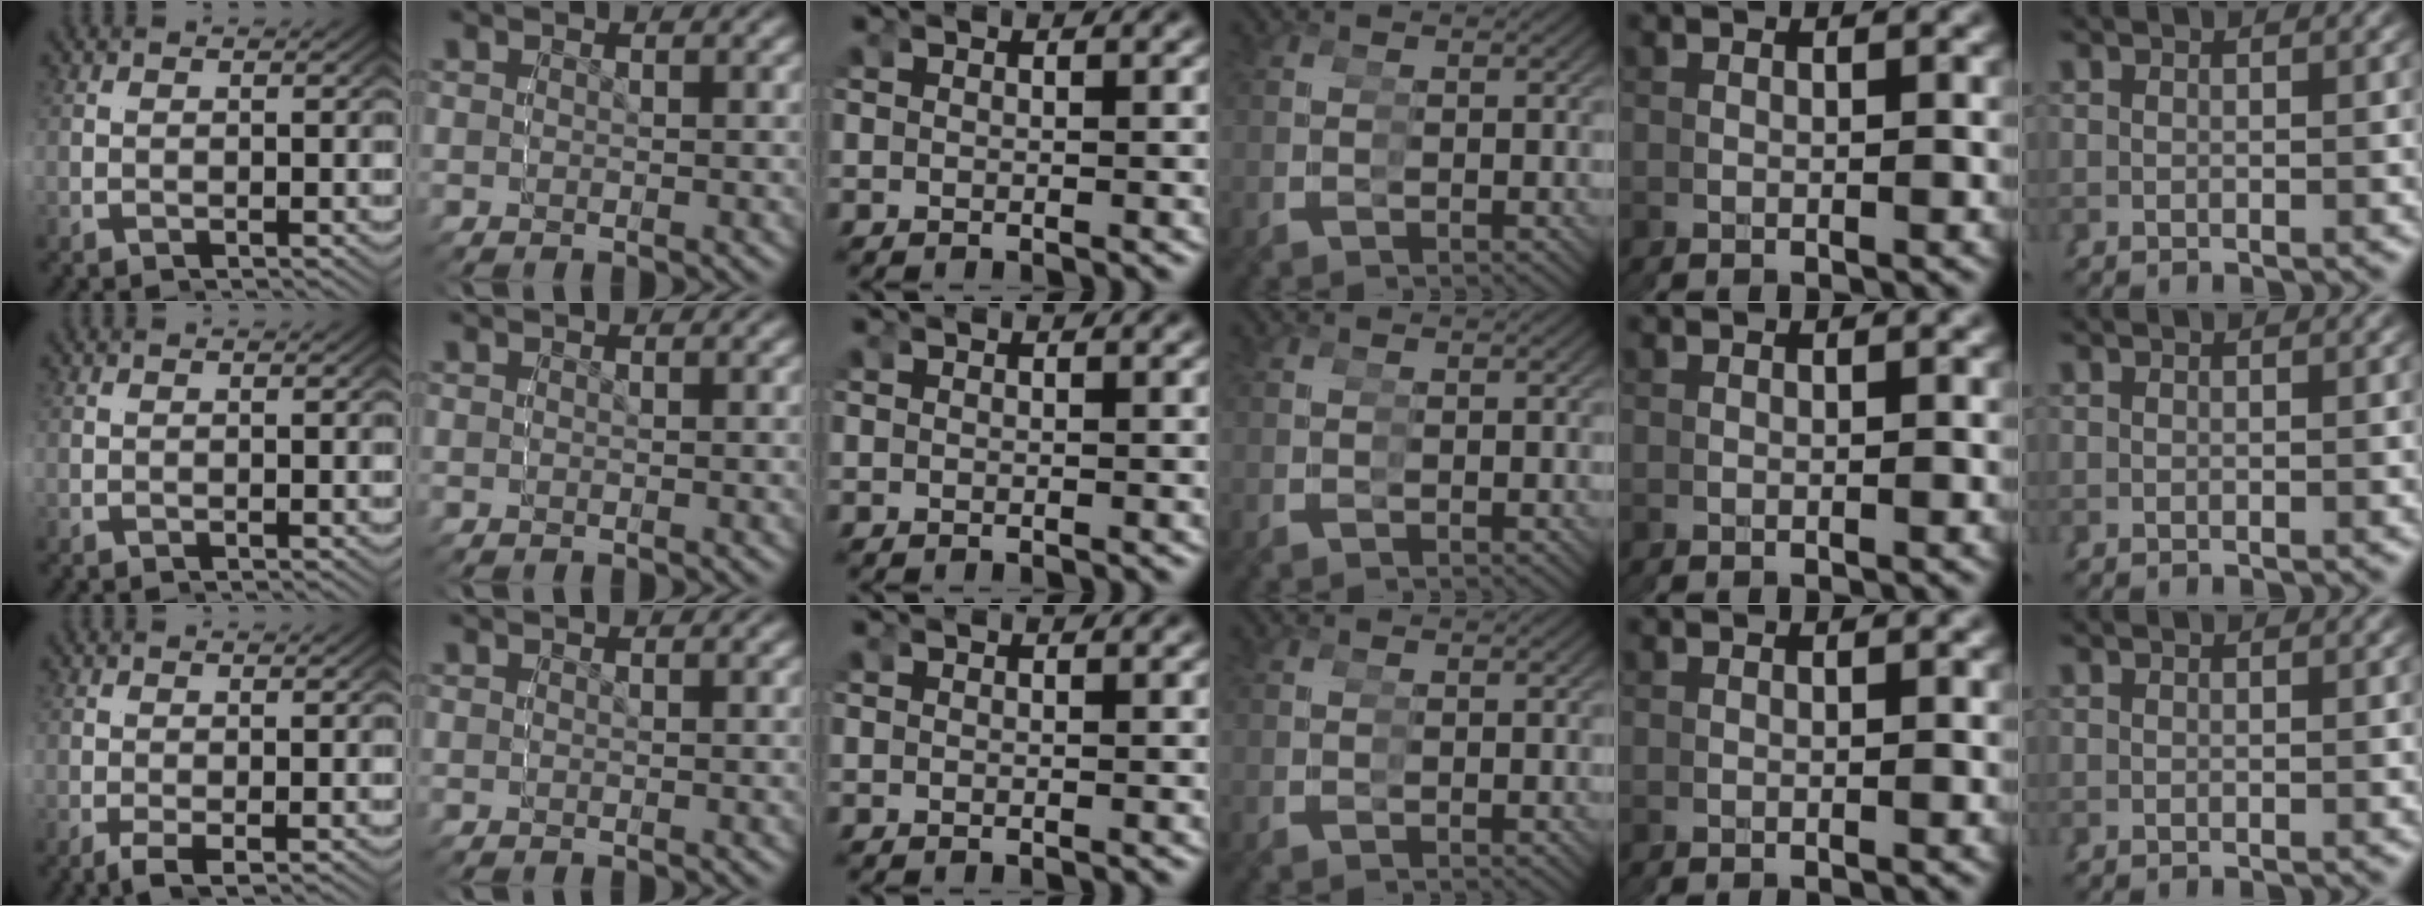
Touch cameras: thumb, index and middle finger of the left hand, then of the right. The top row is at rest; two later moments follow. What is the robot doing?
{"motion": "grasp_and_lifting", "object": "condiment"}